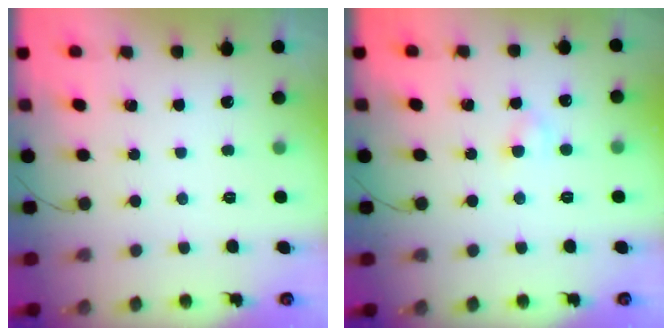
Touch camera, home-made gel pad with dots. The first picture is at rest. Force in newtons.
{"total": 2.9, "press": 2.7, "slide": 1.1}